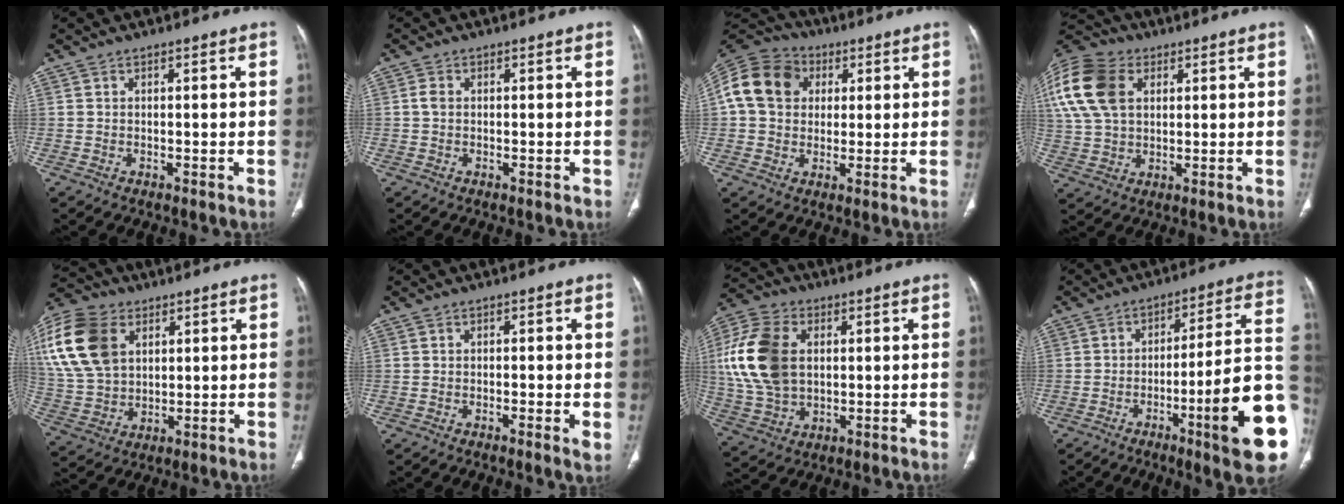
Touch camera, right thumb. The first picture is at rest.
{"total": 1.2, "force": [-0.1, 0.9, 0.8], "torque": [-0.018, 0.001, -0.004]}
{"total": 15.7, "force": [3.7, 12.8, 8.2], "torque": [-0.157, 0.026, 0.058]}
{"total": 20.2, "force": [6.4, 14.5, 12.5], "torque": [-0.289, 0.029, 0.122]}
{"total": 19.0, "force": [6.4, 13.1, 12.1], "torque": [-0.253, -0.001, 0.125]}
{"total": 2.3, "force": [-0.3, 0.5, 2.3], "torque": [-0.039, -0.005, -0.008]}
{"total": 16.5, "force": [2.5, 11.2, 11.9], "torque": [-0.240, 0.006, 0.052]}
{"total": 20.5, "force": [-6.6, 2.2, 19.2], "torque": [-0.214, 0.022, -0.096]}